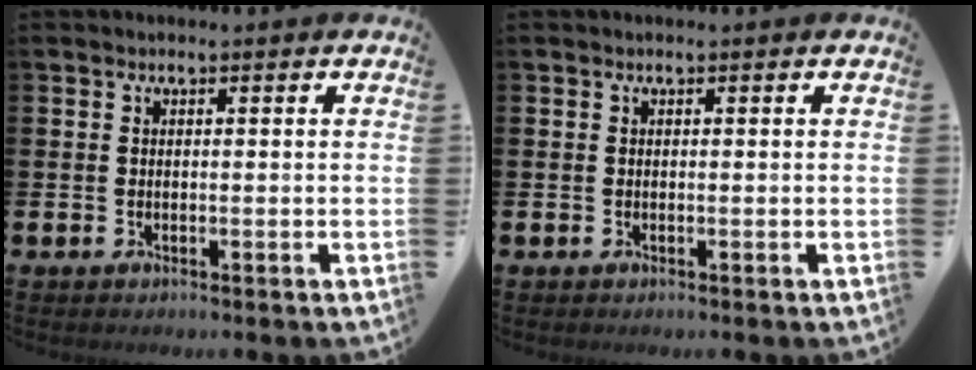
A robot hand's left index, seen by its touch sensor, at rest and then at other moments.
{"total": 0.0}